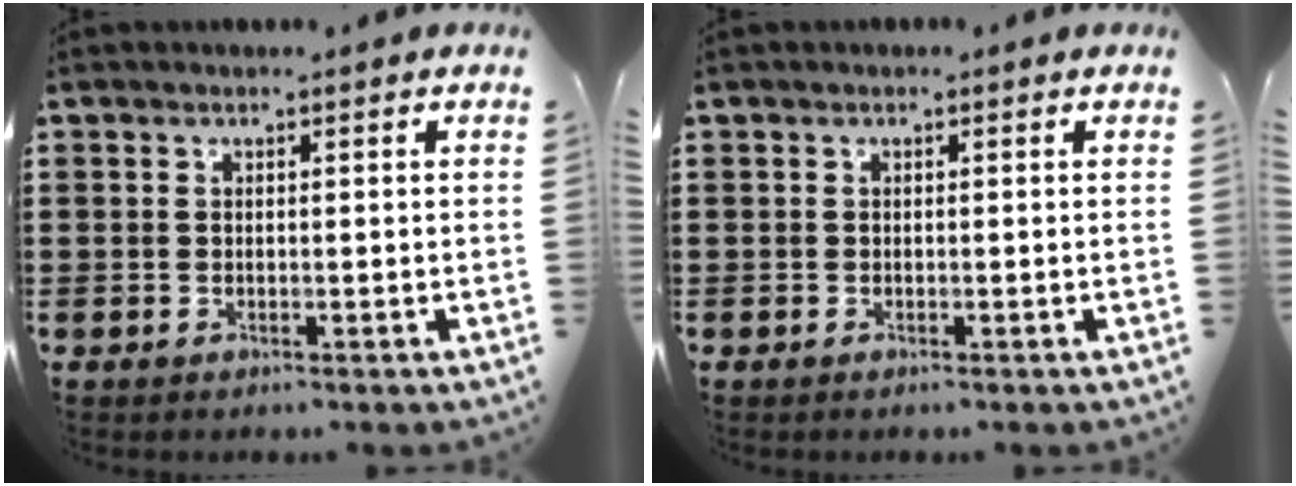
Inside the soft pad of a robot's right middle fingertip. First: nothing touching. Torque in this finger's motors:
{"motor_torque": [0.74, -0.49, 0.23, 0.06]}